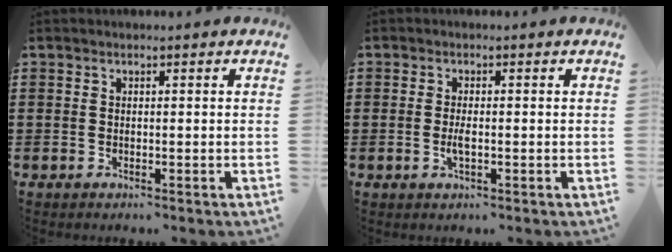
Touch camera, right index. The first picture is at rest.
{"total": 1.9, "force": [-0.5, 0.4, 1.7], "torque": [-0.038, -0.004, -0.010]}